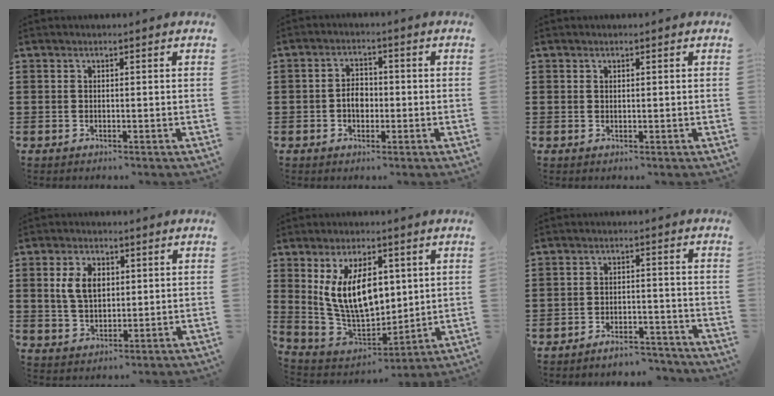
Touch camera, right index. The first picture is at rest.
{"total": 3.2, "force": [-0.6, 2.2, 2.3], "torque": [-0.045, 0.005, -0.013]}
{"total": 0.0}
{"total": 5.5, "force": [1.3, 3.5, 4.0], "torque": [-0.096, 0.011, 0.019]}
{"total": 12.1, "force": [2.9, 6.5, 9.8], "torque": [-0.205, 0.002, 0.051]}
{"total": 4.1, "force": [-4.0, 0.3, 0.5], "torque": [-0.010, 0.007, -0.082]}